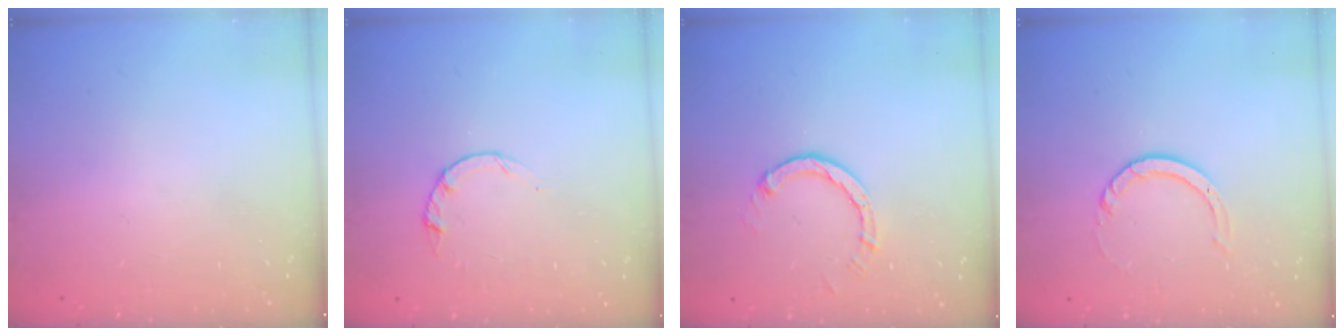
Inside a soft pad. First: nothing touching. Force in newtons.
{"total": 2.2, "press": 2.1, "slide": 0.4}
{"total": 3.0, "press": 3.0, "slide": 0.3}
{"total": 3.2, "press": 3.2, "slide": 0.3}